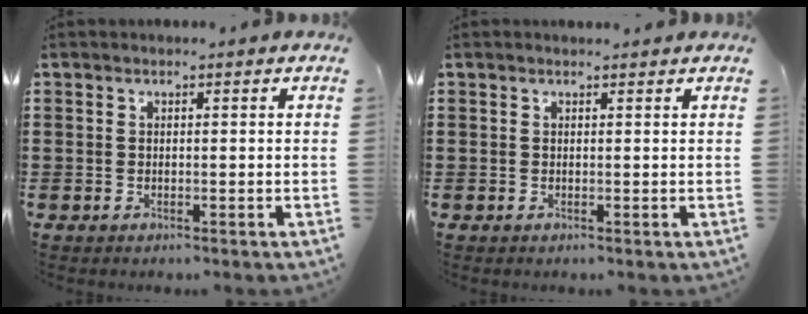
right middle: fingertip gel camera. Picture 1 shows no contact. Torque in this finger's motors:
{"motor_torque": [-0.03, -0.03, 0.00, -0.01]}